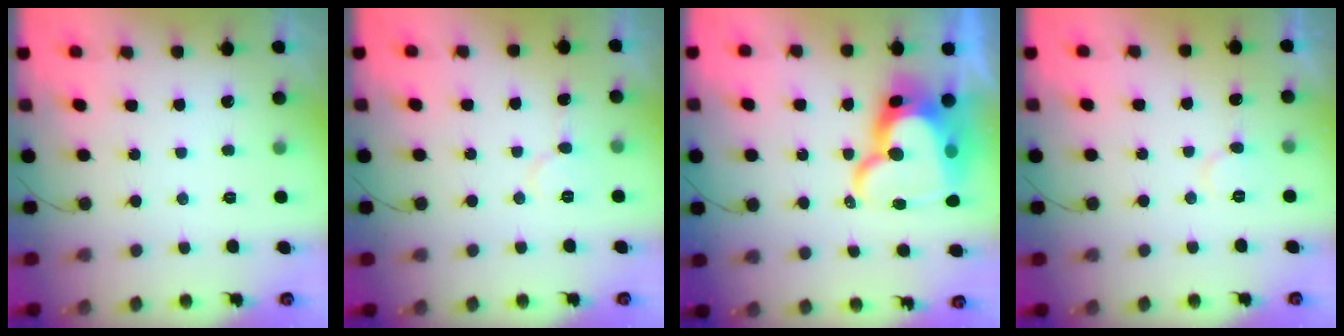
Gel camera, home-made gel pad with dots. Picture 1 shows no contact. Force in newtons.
{"total": 5.2, "press": 5.2, "slide": 0.3}
{"total": 22.2, "press": 22.1, "slide": 1.9}
{"total": 6.1, "press": 6.1, "slide": 0.5}